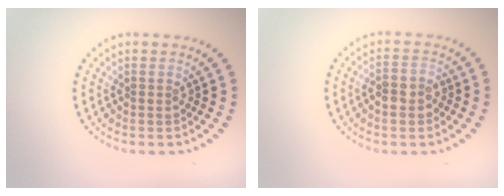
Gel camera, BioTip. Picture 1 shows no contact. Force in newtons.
{"total": 2.3, "press": 2.1, "slide": 0.8}